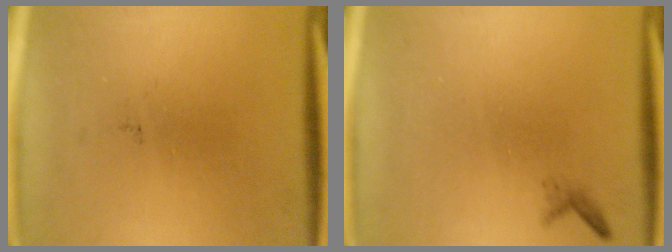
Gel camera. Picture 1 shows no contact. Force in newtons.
{"total": 0.6}